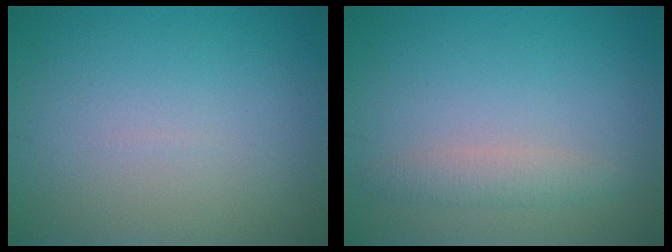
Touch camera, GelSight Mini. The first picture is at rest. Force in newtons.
{"total": 1.9, "press": 1.9, "slide": 0.0}